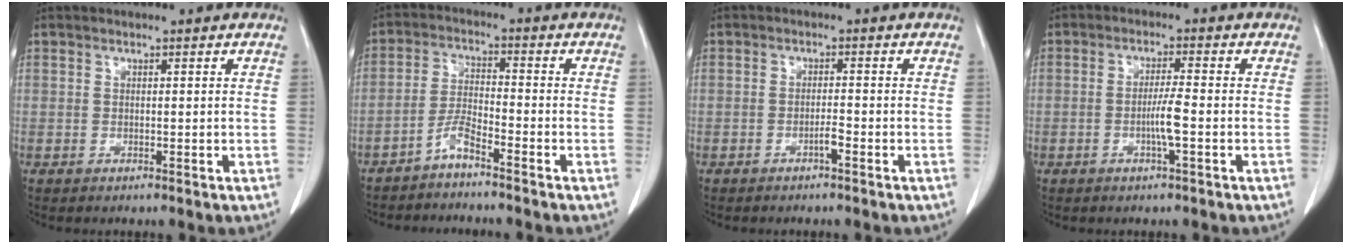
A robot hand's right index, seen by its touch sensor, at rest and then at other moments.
{"total": 3.6, "force": [-3.0, 0.1, 1.9], "torque": [-0.042, -0.002, -0.064]}
{"total": 1.4, "force": [-0.9, 0.1, 1.1], "torque": [-0.020, 0.001, -0.016]}
{"total": 3.7, "force": [-1.1, -0.1, 3.5], "torque": [-0.068, -0.003, -0.021]}